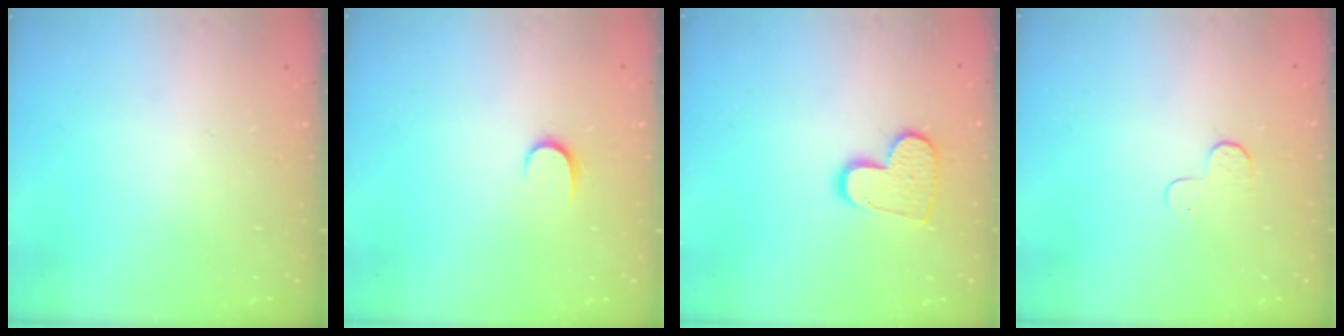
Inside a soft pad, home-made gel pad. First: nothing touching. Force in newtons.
{"total": 6.3, "press": 6.3, "slide": 0.6}
{"total": 11.6, "press": 11.6, "slide": 0.8}
{"total": 5.0, "press": 5.0, "slide": 0.5}